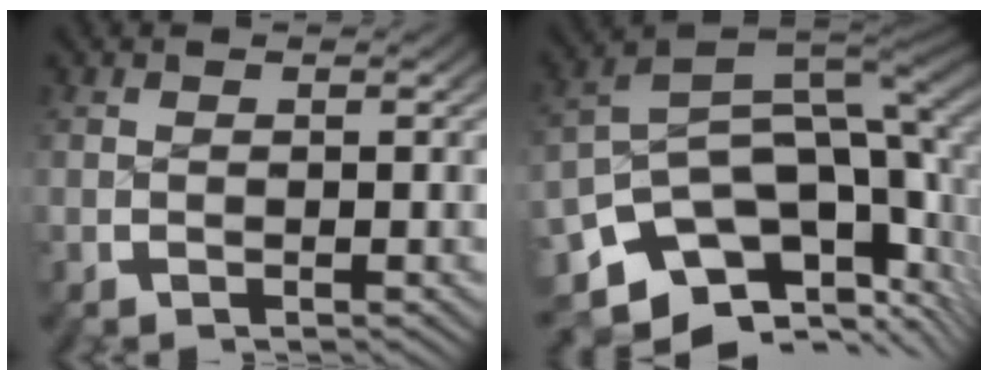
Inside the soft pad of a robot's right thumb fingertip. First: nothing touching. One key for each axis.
{"total": 17.8, "fx": -4.1, "fy": 11.8, "fz": 12.7, "tx": -0.229, "ty": -0.027, "tz": -0.066}